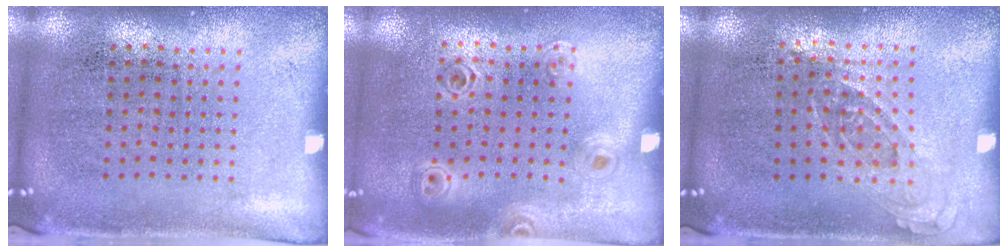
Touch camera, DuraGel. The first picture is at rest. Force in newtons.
{"total": 1.1, "press": 1.0, "slide": 0.3}
{"total": 0.8, "press": 0.7, "slide": 0.3}